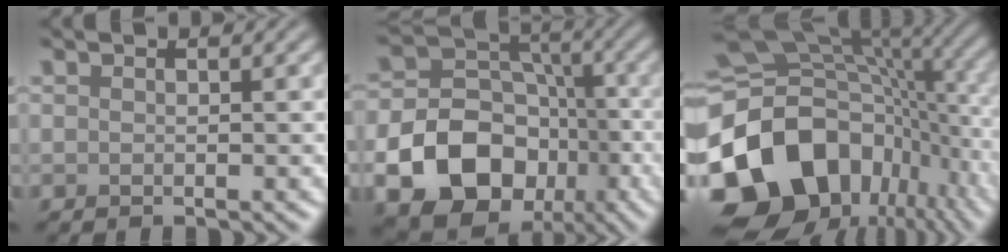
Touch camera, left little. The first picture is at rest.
{"total": 15.9, "force": [-6.5, 12.6, 7.2], "torque": [-0.127, -0.036, -0.132]}
{"total": 17.8, "force": [-4.9, 12.7, 11.5], "torque": [-0.265, -0.014, -0.088]}